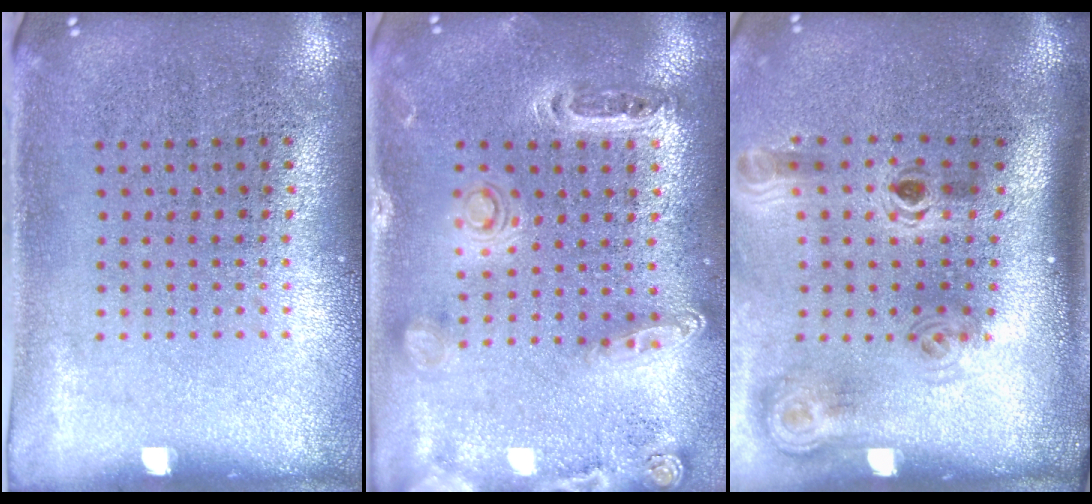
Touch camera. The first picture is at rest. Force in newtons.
{"total": 1.4, "press": 1.3, "slide": 0.3}
{"total": 2.1, "press": 1.4, "slide": 1.5}